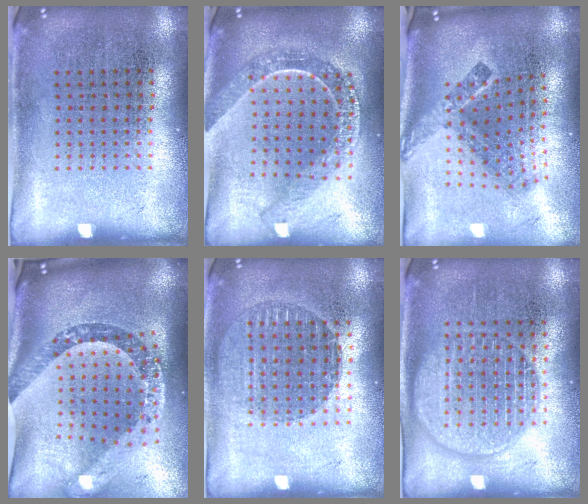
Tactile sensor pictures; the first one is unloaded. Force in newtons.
{"total": 2.3, "press": 1.9, "slide": 1.2}
{"total": 2.4, "press": 1.6, "slide": 1.9}
{"total": 3.9, "press": 2.6, "slide": 2.8}
{"total": 1.4, "press": 1.2, "slide": 0.6}
{"total": 1.8, "press": 1.8, "slide": 0.2}